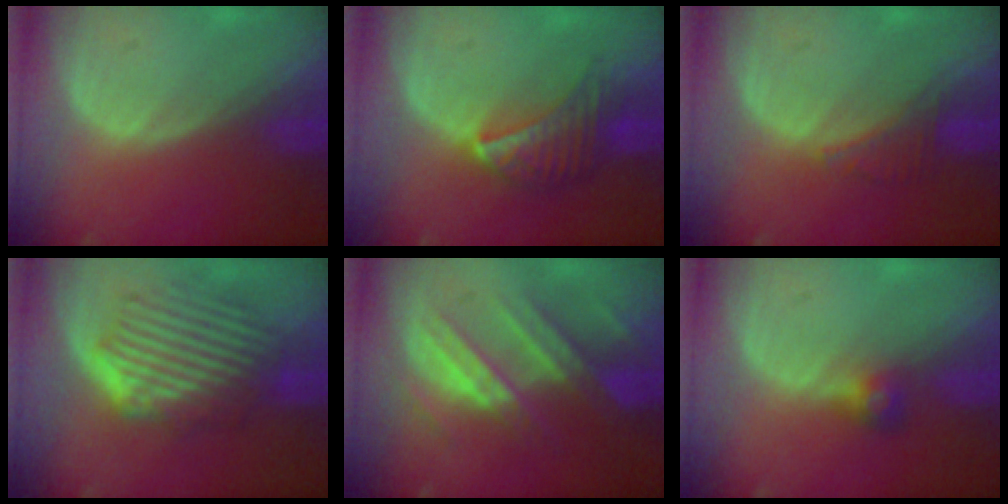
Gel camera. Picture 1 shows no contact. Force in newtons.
{"total": 7.0, "press": 6.2, "slide": 3.3}
{"total": 2.5, "press": 2.5, "slide": 0.2}
{"total": 9.4, "press": 8.4, "slide": 4.3}
{"total": 8.1, "press": 8.0, "slide": 1.3}
{"total": 2.7, "press": 2.6, "slide": 0.8}